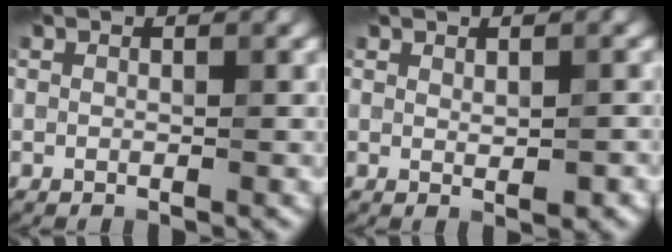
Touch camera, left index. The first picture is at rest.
{"total": 1.3, "force": [0.3, 0.4, 1.2], "torque": [-0.025, -0.001, 0.012]}